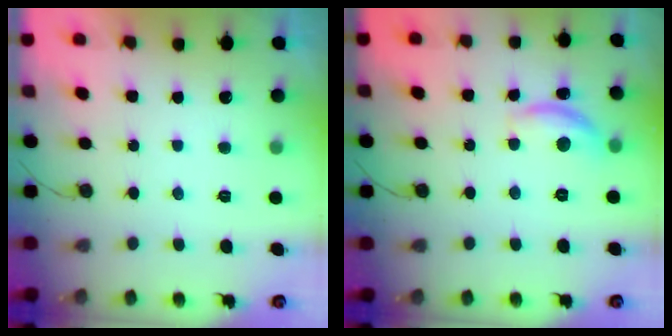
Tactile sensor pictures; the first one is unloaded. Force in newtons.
{"total": 9.7, "press": 9.7, "slide": 0.7}